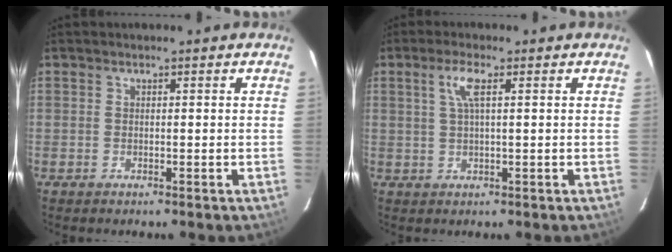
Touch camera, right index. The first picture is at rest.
{"total": 3.6, "force": [1.3, 0.3, 3.4], "torque": [-0.069, 0.004, 0.025]}